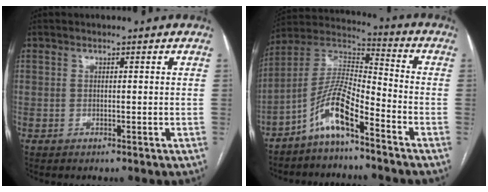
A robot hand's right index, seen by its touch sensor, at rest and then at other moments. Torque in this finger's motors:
{"motor_torque": [0.85, -0.76, 0.42, 0.15]}